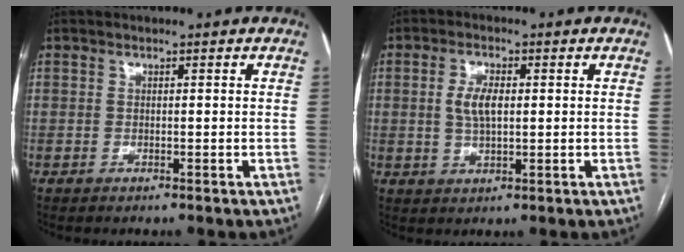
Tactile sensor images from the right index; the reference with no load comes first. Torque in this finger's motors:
{"motor_torque": [0.39, 0.19, 0.25, 0.08]}